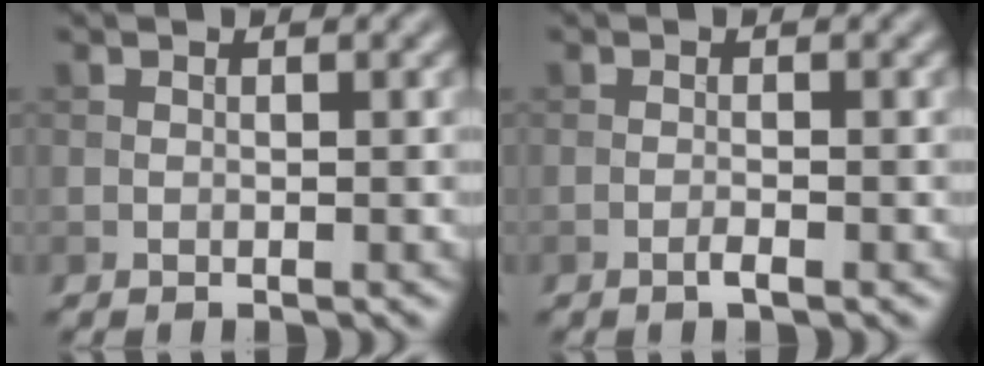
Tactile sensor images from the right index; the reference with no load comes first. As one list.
[{"total": 1.0, "force": [-0.6, 0.1, 0.8], "torque": [-0.014, 0.002, -0.013]}]